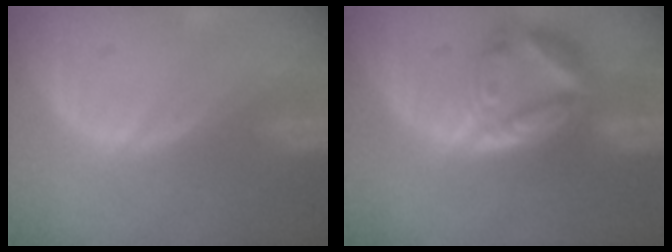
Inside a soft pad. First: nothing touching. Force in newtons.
{"total": 8.0, "press": 7.0, "slide": 3.9}